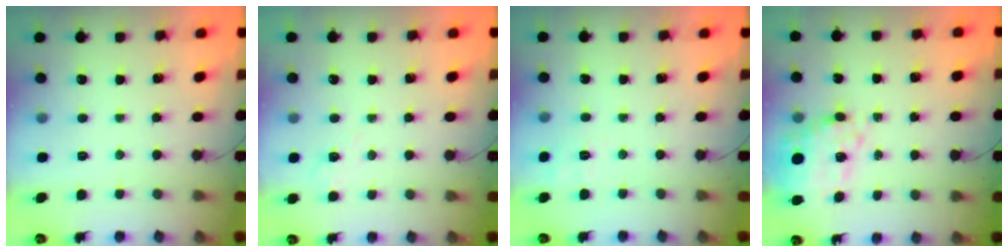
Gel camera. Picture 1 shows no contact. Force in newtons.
{"total": 4.1, "press": 3.8, "slide": 1.4}
{"total": 3.3, "press": 2.7, "slide": 1.9}
{"total": 9.7, "press": 9.1, "slide": 3.3}